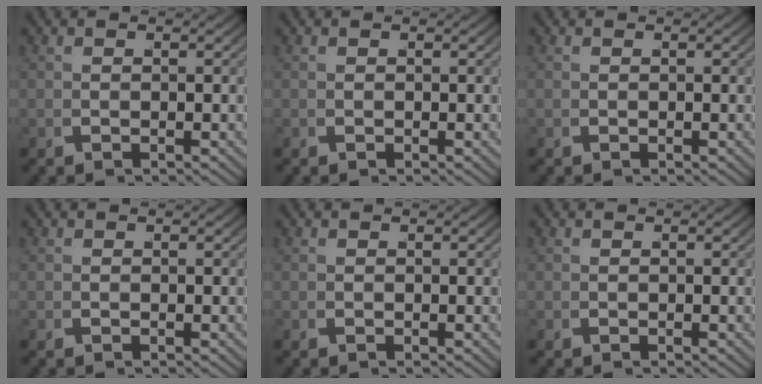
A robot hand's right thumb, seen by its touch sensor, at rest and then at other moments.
{"total": 0.0}
{"total": 0.0}
{"total": 0.0}
{"total": 0.0}
{"total": 0.0}